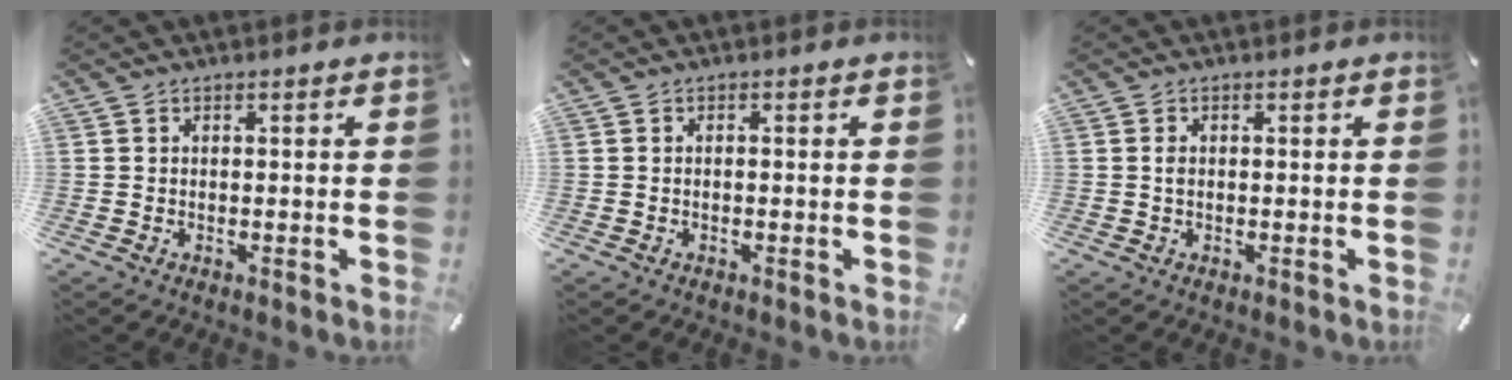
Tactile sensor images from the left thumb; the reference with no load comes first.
{"total": 0.6, "force": [-0.2, 0.1, 0.5], "torque": [-0.009, -0.002, -0.004]}
{"total": 1.0, "force": [0.1, 0.6, 0.8], "torque": [-0.017, 0.002, 0.000]}